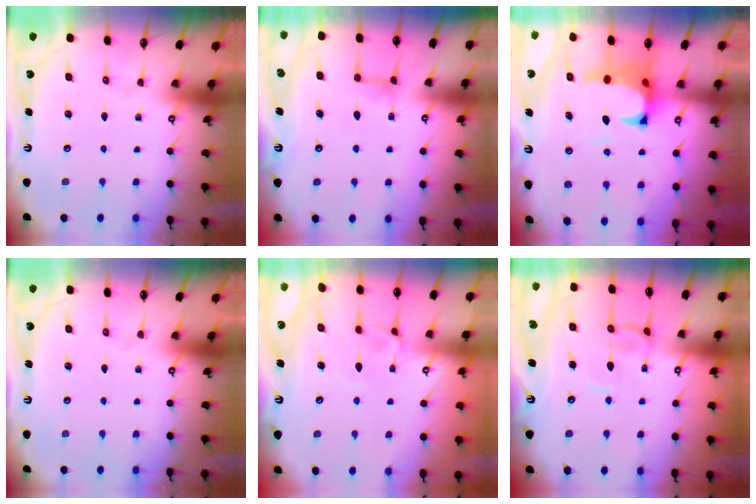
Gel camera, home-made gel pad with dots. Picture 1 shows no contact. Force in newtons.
{"total": 1.3, "press": 1.2, "slide": 0.4}
{"total": 2.6, "press": 2.4, "slide": 1.1}
{"total": 0.0}
{"total": 2.7, "press": 2.6, "slide": 0.7}
{"total": 0.9, "press": 0.8, "slide": 0.4}